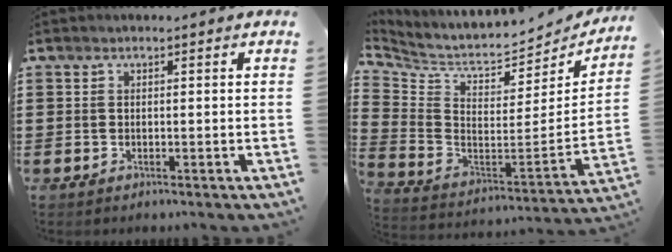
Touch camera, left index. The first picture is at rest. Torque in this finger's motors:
{"motor_torque": [0.46, 0.44, 0.25, 0.07]}